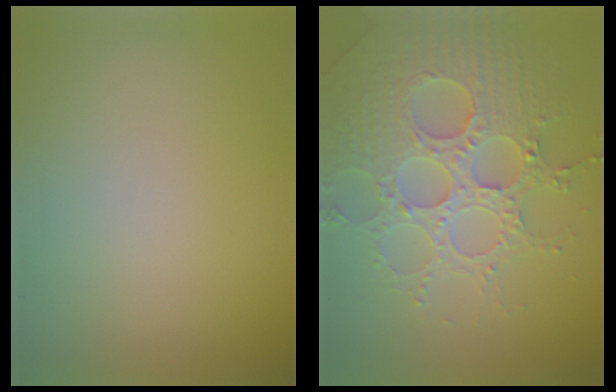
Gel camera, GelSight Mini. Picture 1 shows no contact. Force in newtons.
{"total": 5.3, "press": 5.1, "slide": 1.2}